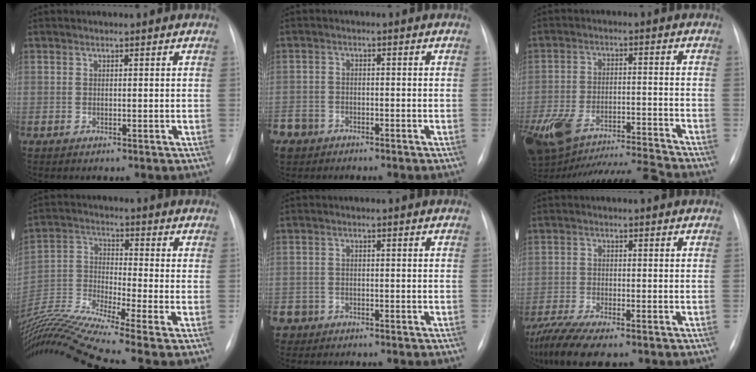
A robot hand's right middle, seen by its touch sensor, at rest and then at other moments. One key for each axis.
{"total": 7.7, "fx": -5.3, "fy": 5.4, "fz": 0.7, "tx": -0.033, "ty": -0.002, "tz": -0.095}
{"total": 18.4, "fx": -16.3, "fy": 2.2, "fz": 8.2, "tx": -0.188, "ty": 0.008, "tz": -0.270}
{"total": 16.6, "fx": -14.0, "fy": -2.5, "fz": 8.7, "tx": -0.185, "ty": -0.013, "tz": -0.255}
{"total": 6.2, "fx": -4.4, "fy": 4.4, "fz": -0.3, "tx": -0.004, "ty": 0.002, "tz": -0.078}
{"total": 9.8, "fx": -7.9, "fy": 1.8, "fz": 5.5, "tx": -0.104, "ty": -0.021, "tz": -0.132}